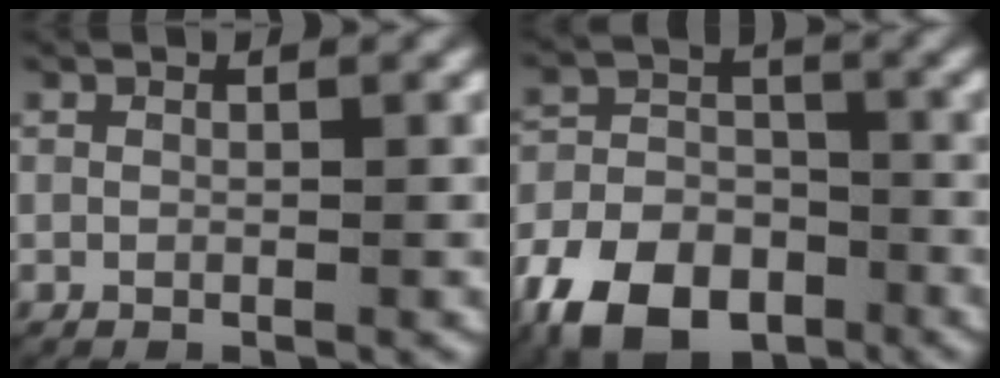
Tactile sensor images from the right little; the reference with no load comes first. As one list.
[{"total": 9.6, "force": [-5.8, 6.5, 4.2], "torque": [-0.080, -0.020, -0.101]}]